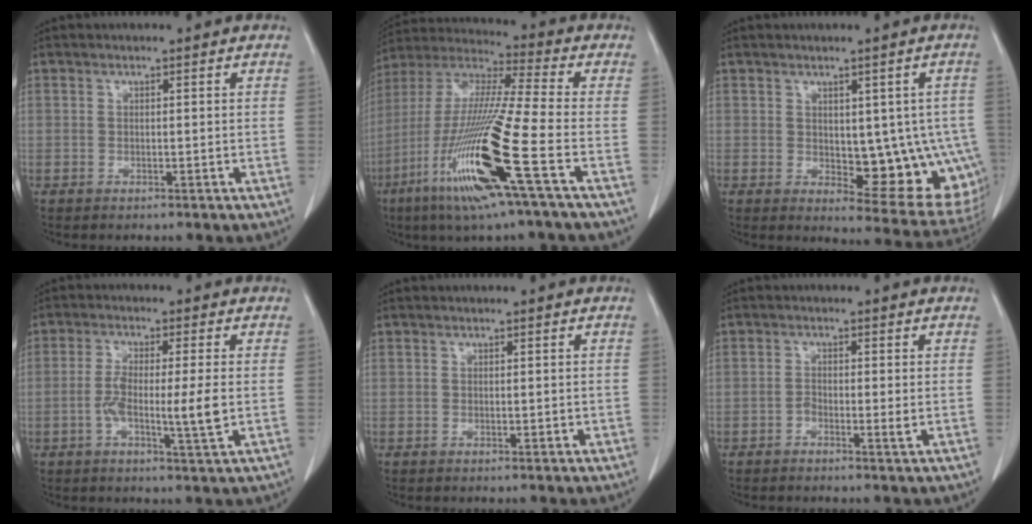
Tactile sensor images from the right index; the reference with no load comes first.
{"total": 19.9, "force": [-7.8, -0.3, 18.3], "torque": [-0.402, -0.038, -0.159]}
{"total": 12.5, "force": [-0.8, 5.6, 11.2], "torque": [-0.104, -0.001, 0.005]}
{"total": 7.2, "force": [-1.1, 0.3, 7.1], "torque": [-0.129, -0.008, -0.024]}
{"total": 0.7, "force": [0.0, 0.4, 0.6], "torque": [-0.010, 0.000, 0.003]}
{"total": 1.9, "force": [-0.6, 0.4, 1.7], "torque": [-0.027, 0.001, -0.011]}